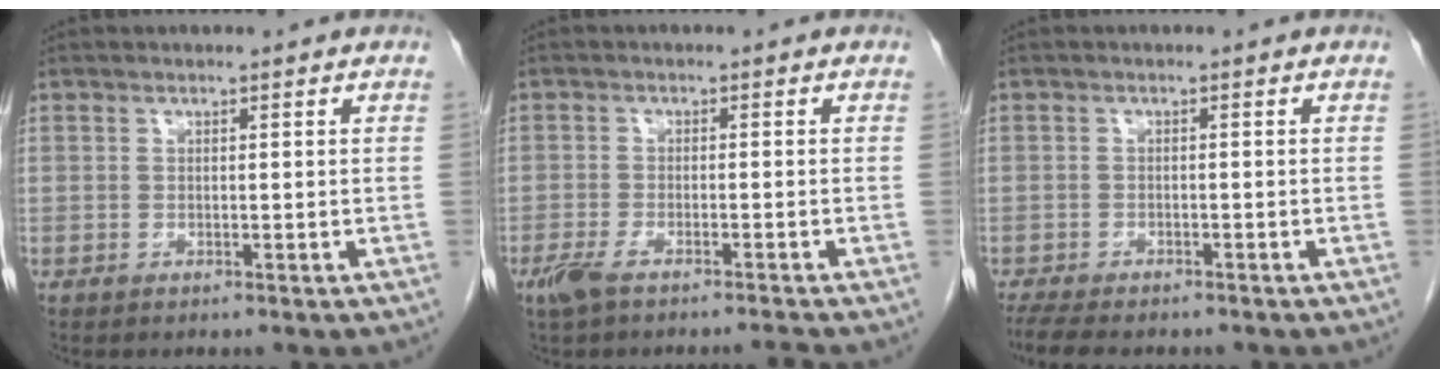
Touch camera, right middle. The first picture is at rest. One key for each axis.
{"total": 4.2, "fx": -3.4, "fy": 0.1, "fz": 2.5, "tx": -0.049, "ty": -0.008, "tz": -0.063}
{"total": 8.3, "fx": -7.0, "fy": 2.2, "fz": 3.9, "tx": -0.063, "ty": -0.009, "tz": -0.104}